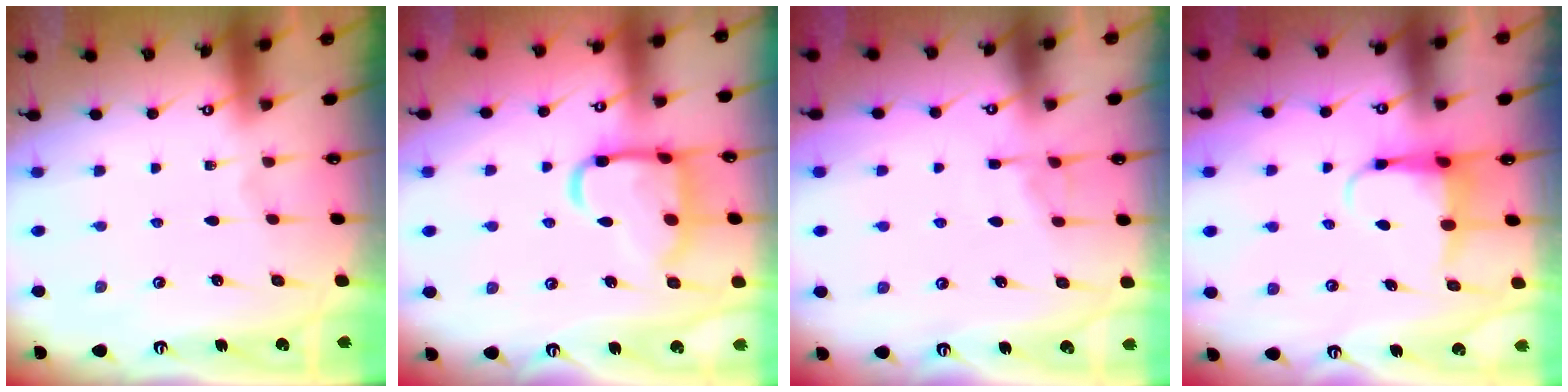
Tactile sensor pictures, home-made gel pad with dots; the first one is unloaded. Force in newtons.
{"total": 15.6, "press": 15.5, "slide": 1.5}
{"total": 5.1, "press": 5.0, "slide": 0.6}
{"total": 4.8, "press": 4.8, "slide": 0.7}